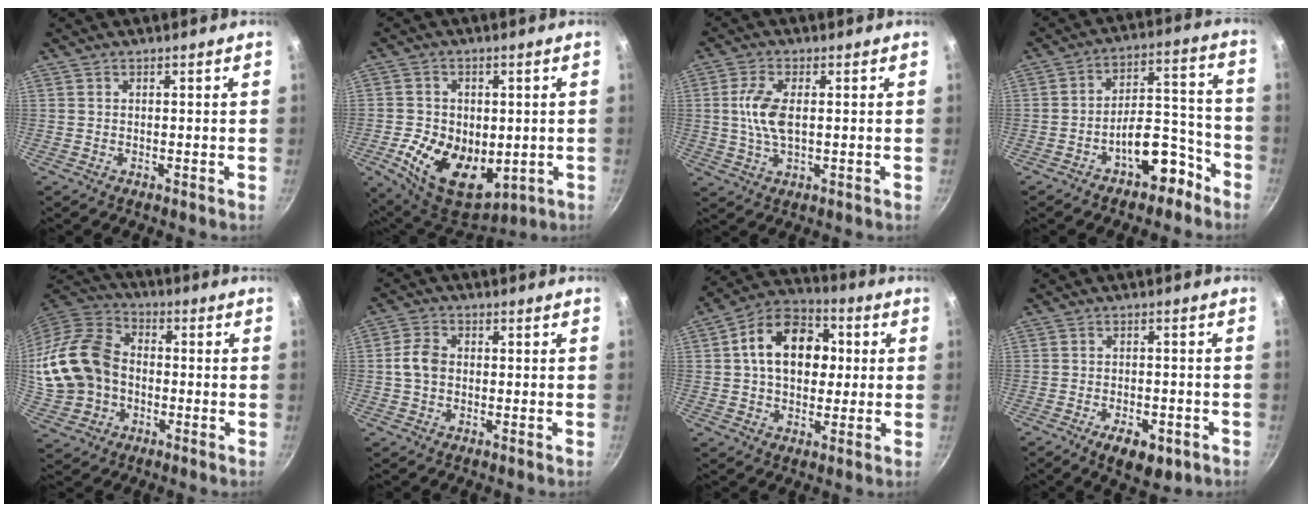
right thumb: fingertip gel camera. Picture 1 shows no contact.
{"total": 15.6, "force": [-2.6, 10.7, 11.0], "torque": [-0.172, -0.011, -0.021]}
{"total": 7.0, "force": [0.6, 3.2, 6.2], "torque": [-0.130, 0.002, 0.009]}
{"total": 11.6, "force": [-6.9, 5.9, 7.3], "torque": [-0.061, 0.092, -0.090]}
{"total": 19.5, "force": [-1.4, 14.9, 12.4], "torque": [-0.245, 0.037, -0.024]}
{"total": 4.9, "force": [-0.2, 3.6, 3.2], "torque": [-0.056, 0.015, -0.010]}
{"total": 15.5, "force": [2.2, 11.1, 10.6], "torque": [-0.134, 0.022, 0.016]}
{"total": 7.8, "force": [-3.8, 3.9, 5.5], "torque": [-0.066, 0.018, -0.046]}